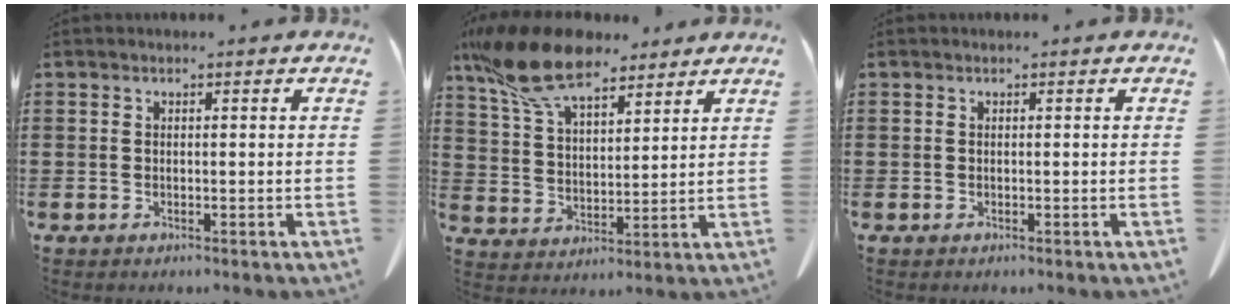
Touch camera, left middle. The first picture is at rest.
{"total": 13.4, "force": [10.3, 4.1, 7.5], "torque": [-0.182, -0.024, 0.188]}
{"total": 0.0}